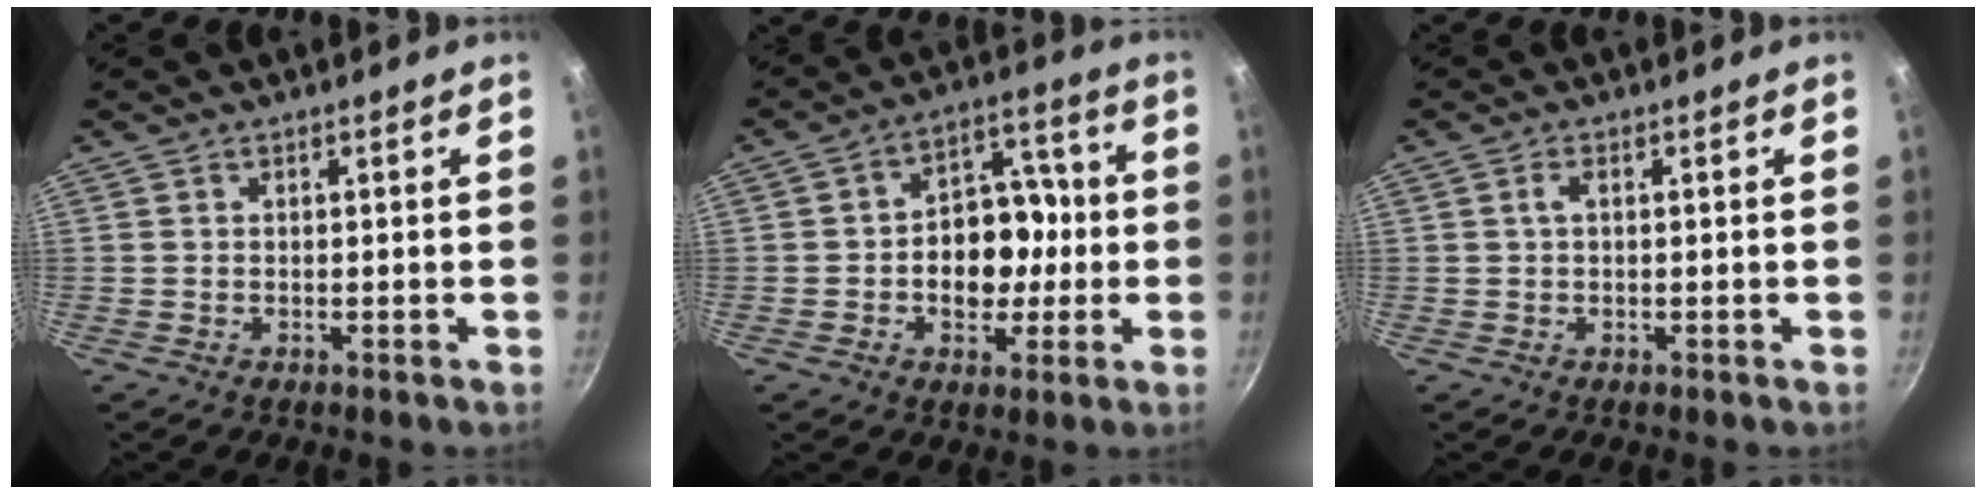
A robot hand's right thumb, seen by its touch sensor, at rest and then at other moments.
{"total": 12.5, "force": [-1.4, 9.2, 8.3], "torque": [-0.069, 0.026, -0.029]}
{"total": 1.3, "force": [0.2, 0.5, 1.2], "torque": [-0.025, 0.004, 0.003]}